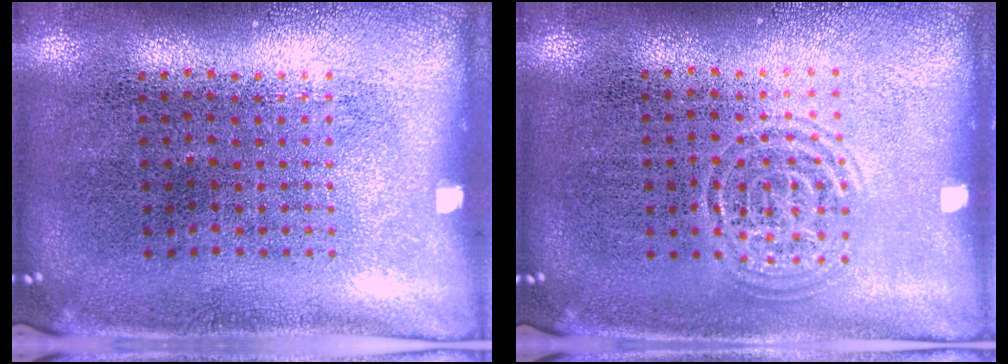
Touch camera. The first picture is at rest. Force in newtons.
{"total": 1.5, "press": 1.4, "slide": 0.1}